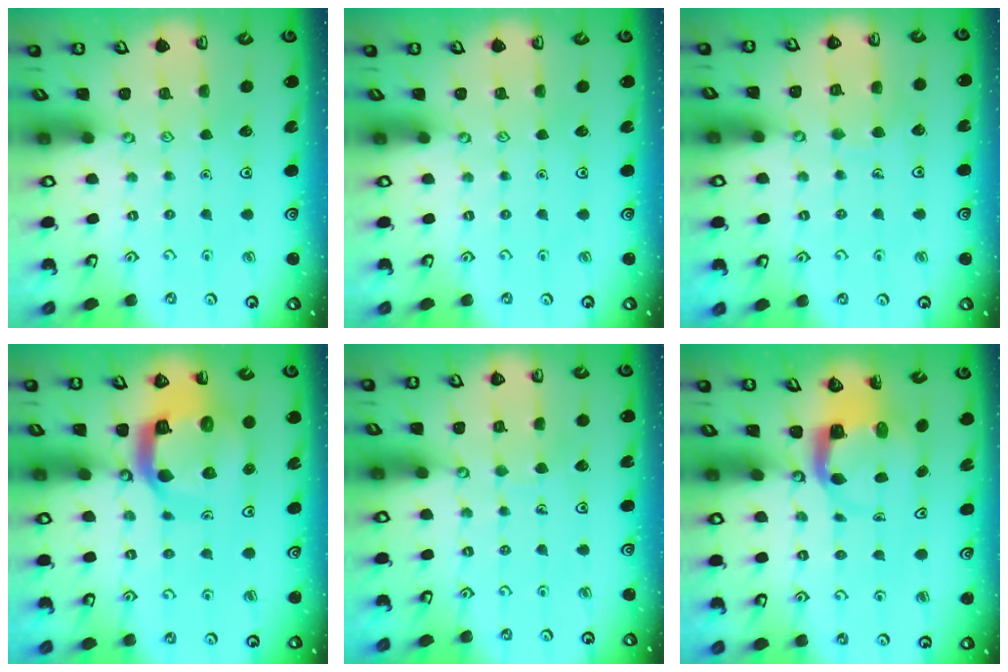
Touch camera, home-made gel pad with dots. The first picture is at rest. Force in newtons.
{"total": 0.0}
{"total": 5.5, "press": 5.5, "slide": 0.5}
{"total": 14.7, "press": 14.6, "slide": 1.7}
{"total": 2.3, "press": 2.3, "slide": 0.1}
{"total": 4.8, "press": 4.8, "slide": 0.4}